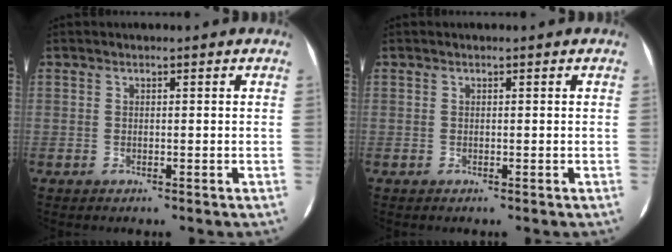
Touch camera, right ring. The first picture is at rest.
{"total": 0.0}